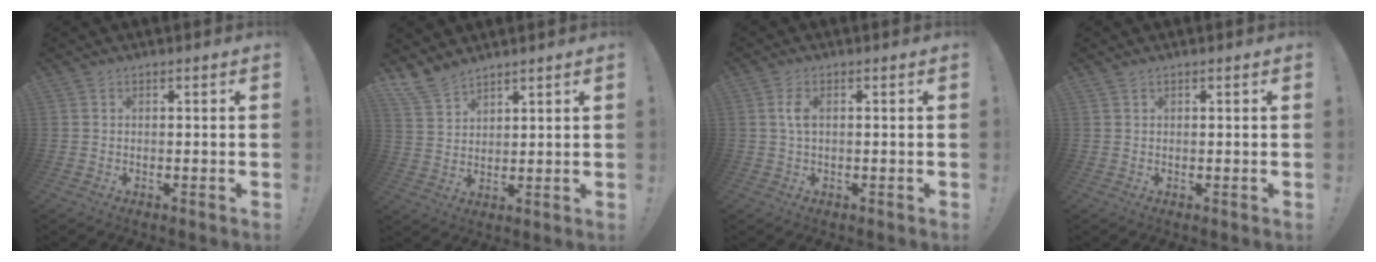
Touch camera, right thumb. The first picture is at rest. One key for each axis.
{"total": 7.6, "fx": 6.5, "fy": 3.2, "fz": 2.1, "tx": -0.050, "ty": -0.037, "tz": 0.130}
{"total": 3.7, "fx": 0.6, "fy": 2.1, "fz": 3.0, "tx": -0.060, "ty": 0.003, "tz": 0.006}
{"total": 0.8, "fx": 0.7, "fy": 0.3, "fz": 0.1, "tx": -0.006, "ty": 0.001, "tz": 0.015}